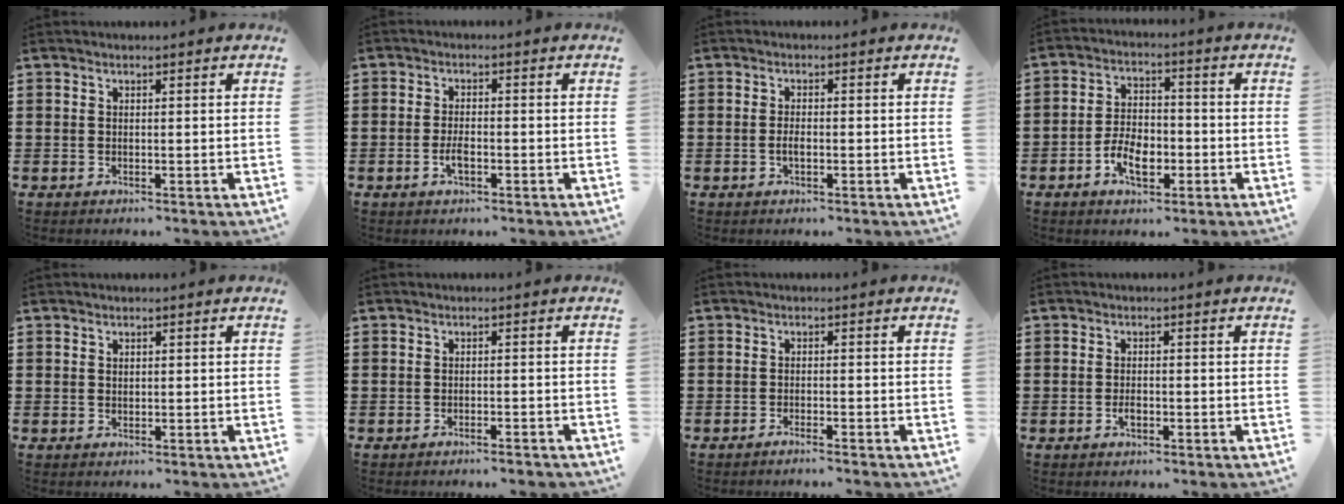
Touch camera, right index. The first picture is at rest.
{"total": 2.8, "force": [-1.0, 1.0, 2.4], "torque": [-0.052, -0.002, -0.020]}
{"total": 1.7, "force": [-0.5, 0.6, 1.5], "torque": [-0.029, 0.000, -0.009]}
{"total": 6.4, "force": [-2.6, 3.7, 4.5], "torque": [-0.082, 0.004, -0.050]}
{"total": 0.6, "force": [0.3, 0.5, 0.2], "torque": [-0.006, 0.003, 0.007]}
{"total": 1.3, "force": [-1.2, -0.1, 0.4], "torque": [-0.010, 0.001, -0.024]}
{"total": 1.3, "force": [-1.2, -0.3, 0.3], "torque": [-0.007, 0.000, -0.024]}
{"total": 1.7, "force": [-0.7, 0.7, 1.4], "torque": [-0.027, -0.001, -0.012]}